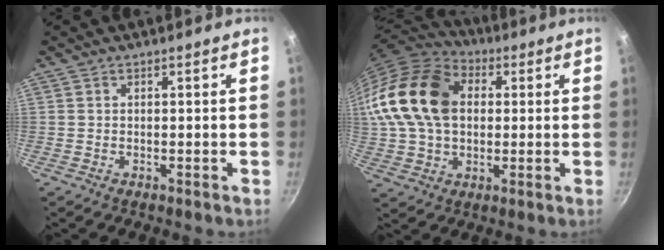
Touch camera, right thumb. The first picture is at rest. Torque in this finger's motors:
{"motor_torque": [2.42, 2.59, 0.86, -0.73, 0.32]}